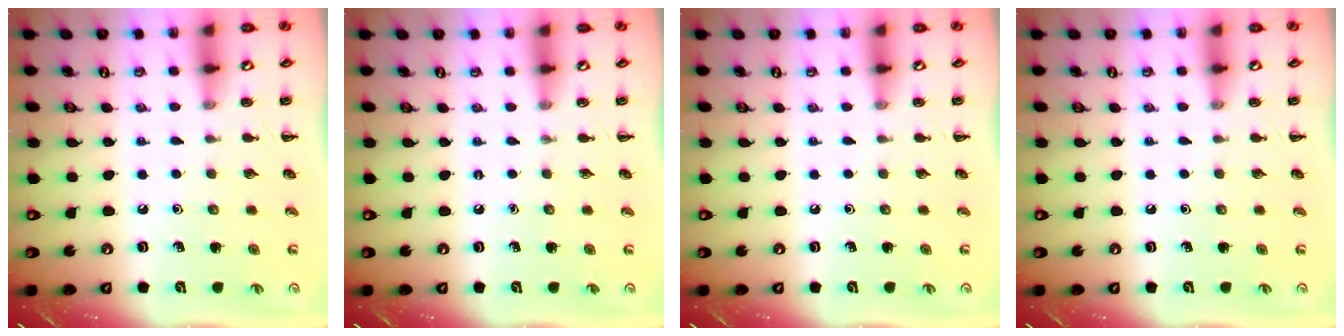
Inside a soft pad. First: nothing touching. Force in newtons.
{"total": 0.0}
{"total": 0.0}
{"total": 0.0}